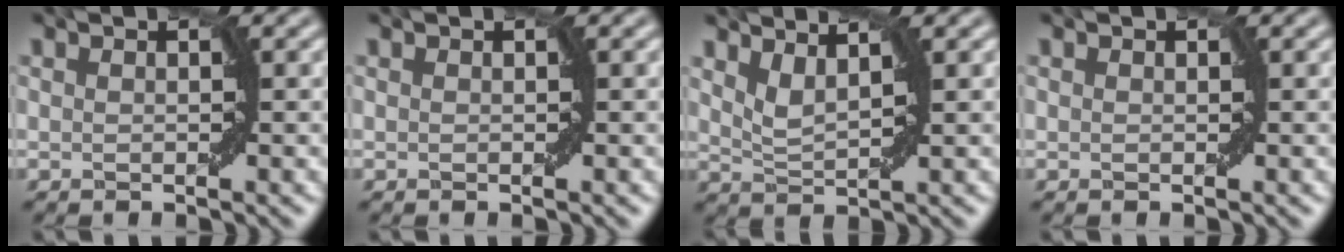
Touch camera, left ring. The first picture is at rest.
{"total": 0.0}
{"total": 2.3, "force": [1.8, 0.4, 1.3], "torque": [-0.029, -0.003, 0.038]}
{"total": 0.0}